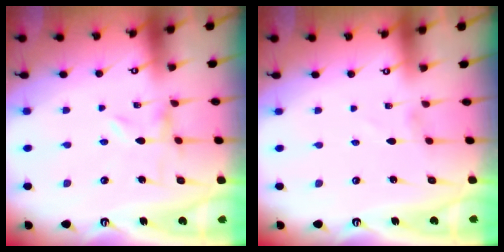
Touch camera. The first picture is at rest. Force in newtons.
{"total": 1.5, "press": 1.5, "slide": 0.0}